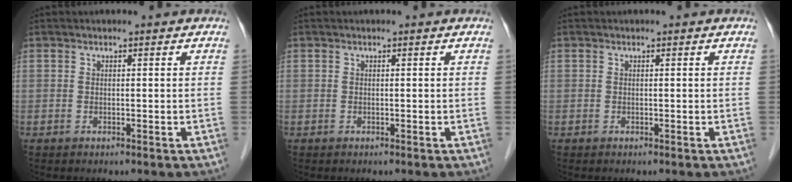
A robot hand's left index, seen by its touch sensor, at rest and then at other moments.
{"total": 0.0}
{"total": 0.0}